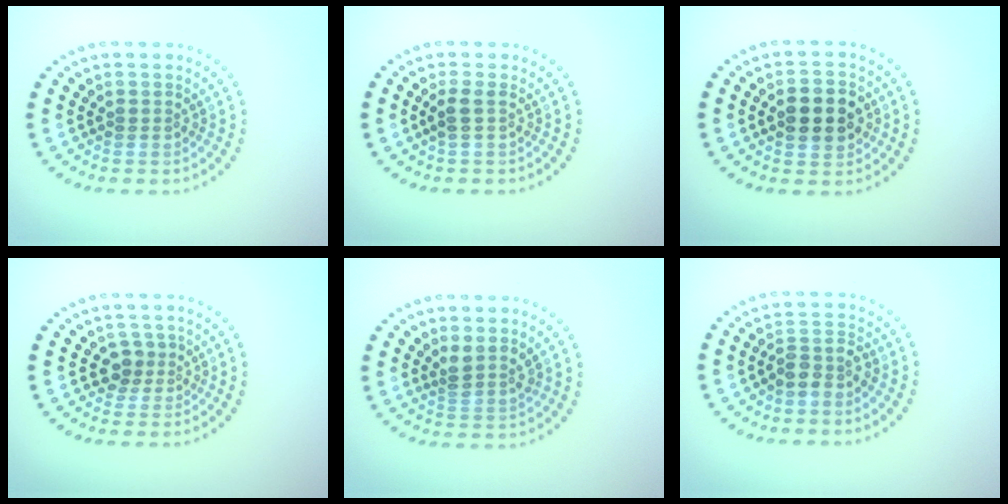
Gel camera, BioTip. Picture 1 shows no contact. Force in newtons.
{"total": 1.1, "press": 1.0, "slide": 0.5}
{"total": 4.4, "press": 4.4, "slide": 0.2}
{"total": 1.8, "press": 1.3, "slide": 1.2}
{"total": 2.0, "press": 1.6, "slide": 1.2}
{"total": 2.2, "press": 1.8, "slide": 1.2}